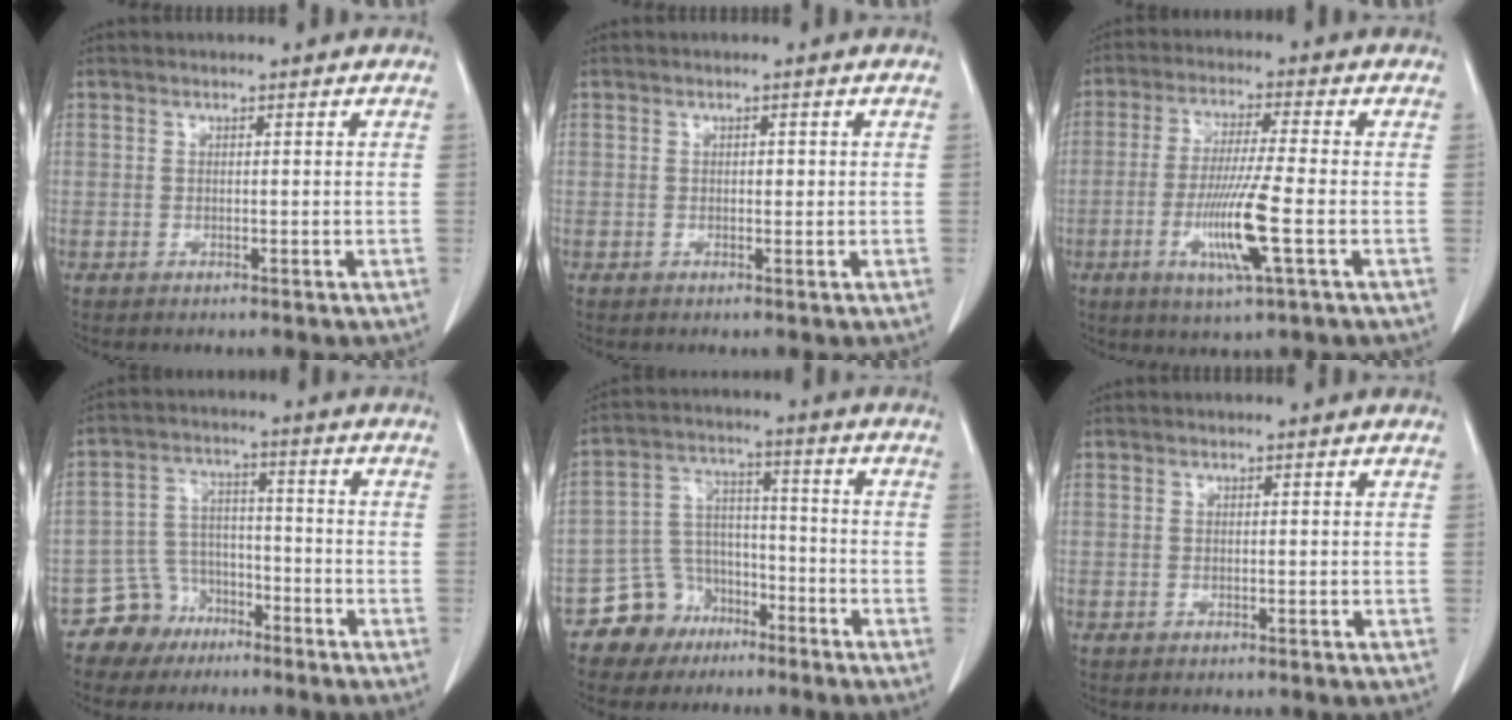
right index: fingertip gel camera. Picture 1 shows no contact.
{"total": 0.7, "force": [0.1, 0.5, 0.5], "torque": [-0.006, 0.001, 0.000]}
{"total": 10.2, "force": [-3.0, -0.3, 9.8], "torque": [-0.193, -0.018, -0.057]}
{"total": 6.7, "force": [-4.7, 4.8, 0.0], "torque": [0.009, 0.016, -0.085]}
{"total": 8.3, "force": [-5.5, 6.2, 0.7], "torque": [-0.009, 0.030, -0.094]}
{"total": 0.0}